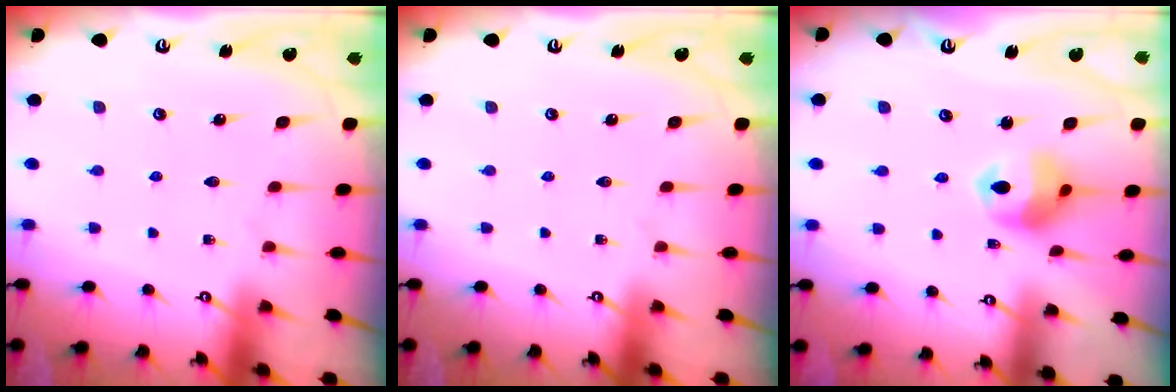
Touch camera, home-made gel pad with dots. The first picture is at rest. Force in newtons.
{"total": 0.0}
{"total": 10.2, "press": 10.1, "slide": 1.0}